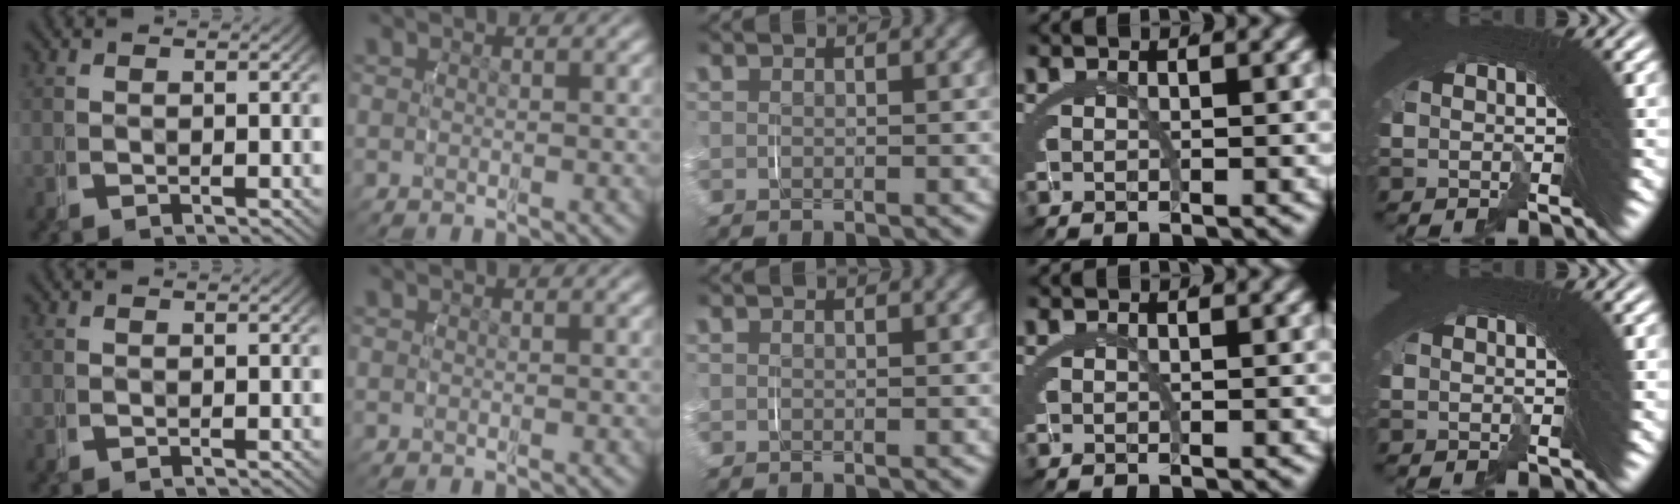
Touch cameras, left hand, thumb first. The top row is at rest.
{}